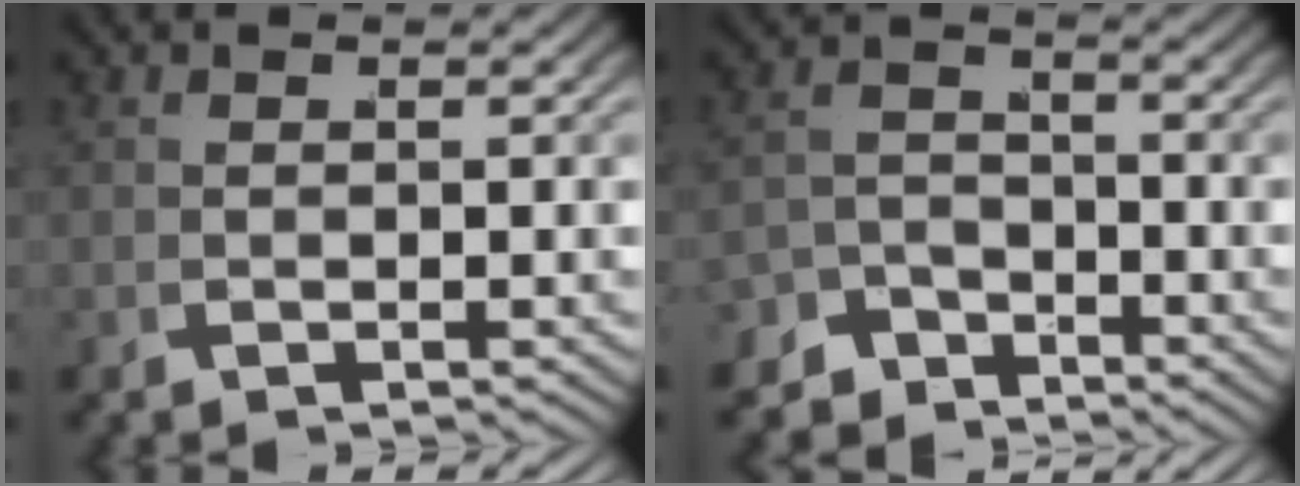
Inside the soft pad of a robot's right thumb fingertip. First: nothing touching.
{"total": 4.4, "force": [-3.8, 2.2, 0.7], "torque": [0.009, -0.019, -0.064]}